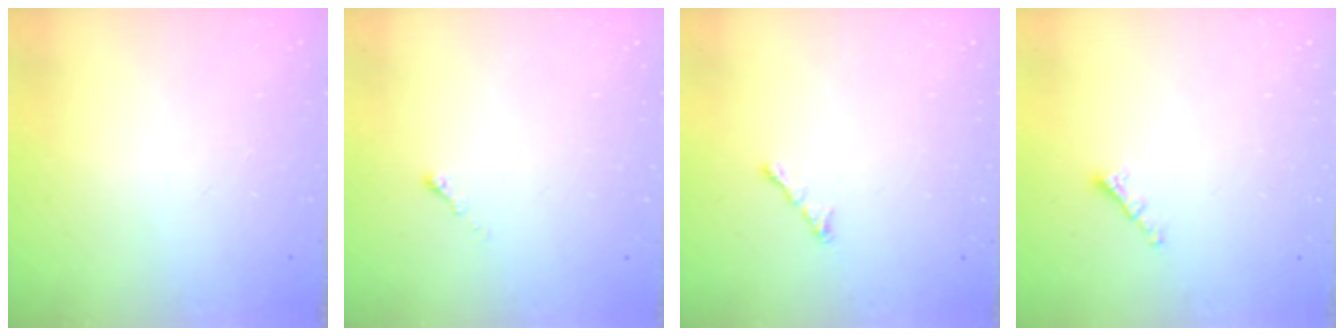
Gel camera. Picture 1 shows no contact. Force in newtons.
{"total": 0.0}
{"total": 0.0}
{"total": 1.6, "press": 1.6, "slide": 0.0}